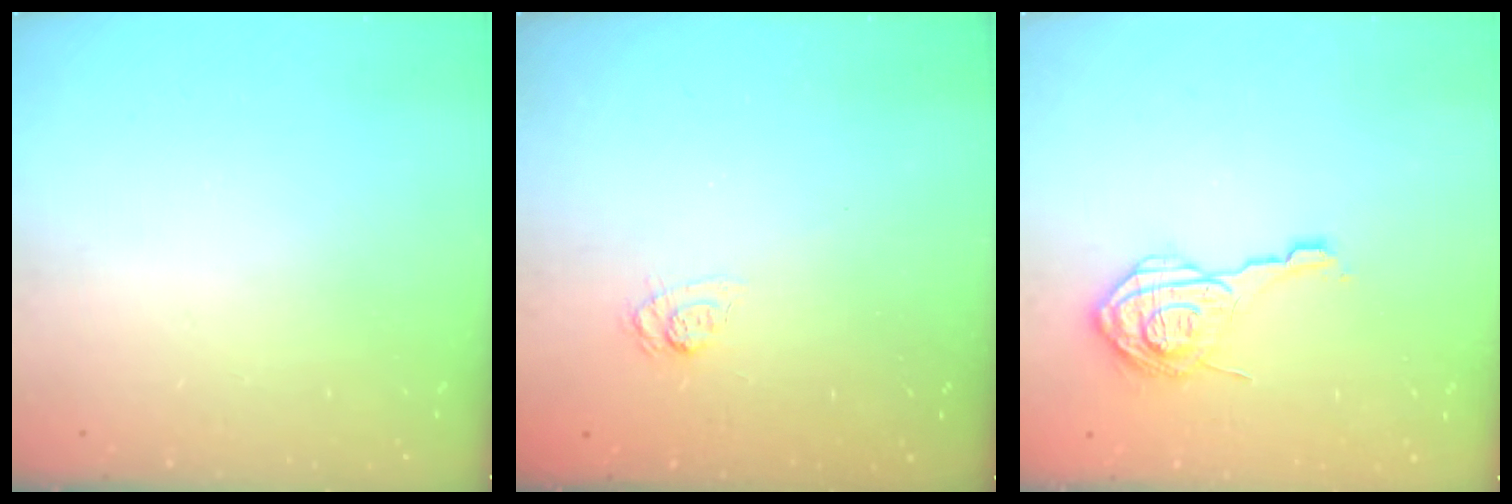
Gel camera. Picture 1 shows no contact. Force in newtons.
{"total": 4.5, "press": 4.2, "slide": 1.7}
{"total": 14.0, "press": 14.0, "slide": 0.6}